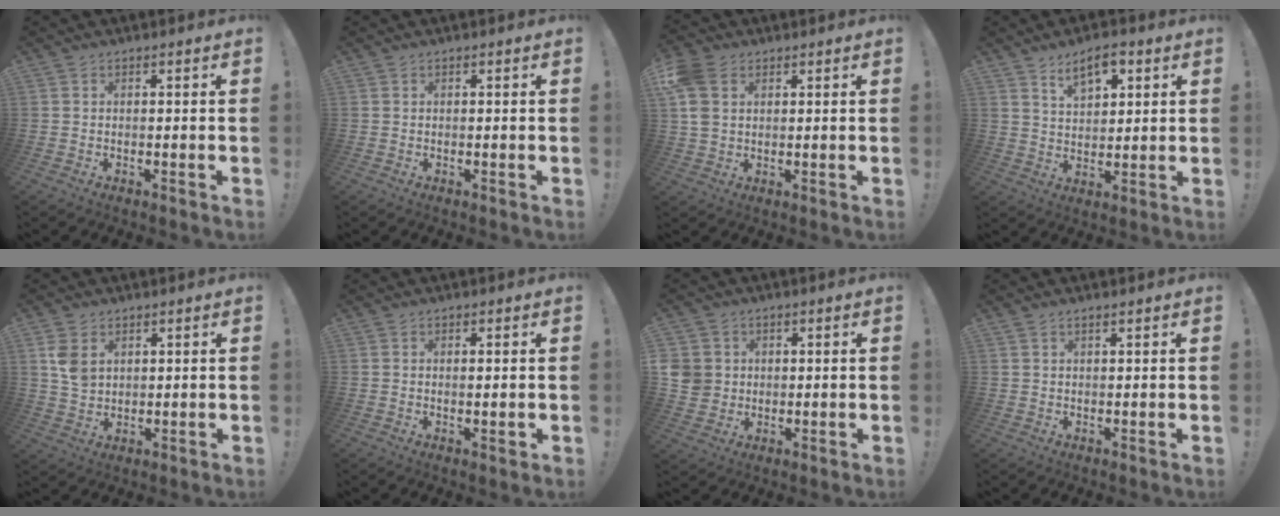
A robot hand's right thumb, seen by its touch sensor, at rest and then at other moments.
{"total": 0.0}
{"total": 8.1, "force": [2.7, 5.7, 5.0], "torque": [-0.110, 0.000, 0.056]}
{"total": 8.3, "force": [5.1, 4.3, 4.9], "torque": [-0.072, -0.018, 0.090]}
{"total": 6.7, "force": [2.6, 4.8, 3.8], "torque": [-0.051, -0.005, 0.051]}
{"total": 1.6, "force": [0.5, 0.4, 1.4], "torque": [-0.005, -0.010, 0.005]}
{"total": 5.6, "force": [0.9, 5.3, 1.5], "torque": [-0.040, -0.002, 0.019]}
{"total": 0.9, "force": [0.8, 0.1, 0.4], "torque": [-0.015, 0.004, 0.017]}